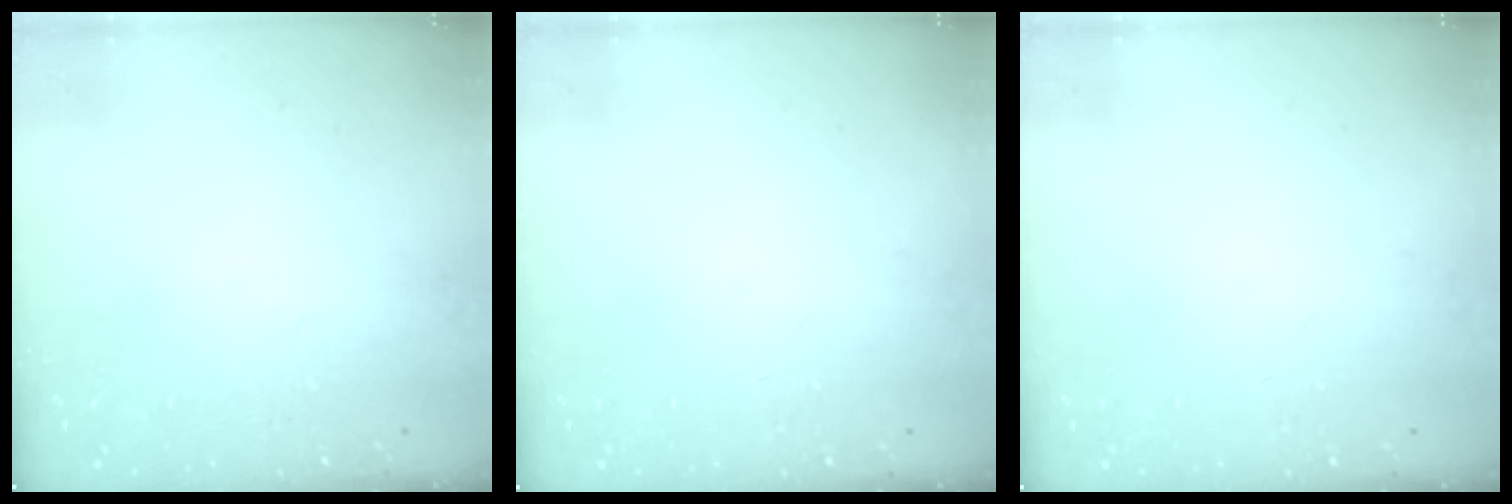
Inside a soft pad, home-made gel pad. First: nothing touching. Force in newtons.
{"total": 0.0}
{"total": 0.0}